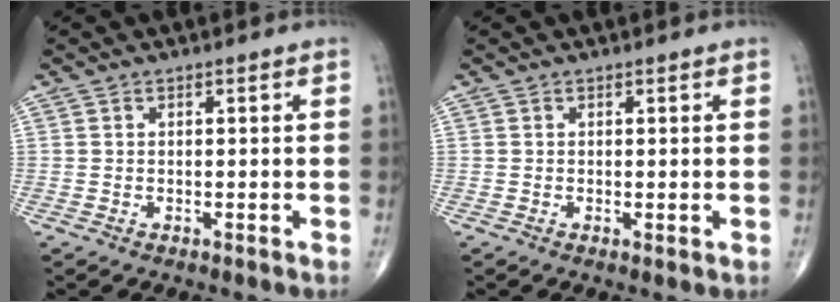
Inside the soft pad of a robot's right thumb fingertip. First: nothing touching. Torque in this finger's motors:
{"motor_torque": [-0.47, 0.21, -0.23, -0.01, -0.03]}